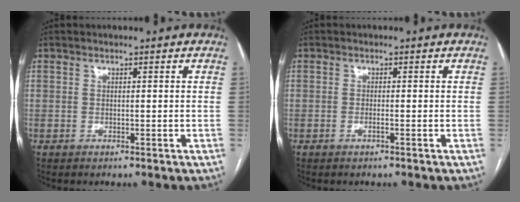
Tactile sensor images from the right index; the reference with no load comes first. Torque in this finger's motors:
{"motor_torque": [-0.11, 0.03, 0.00, 0.00]}